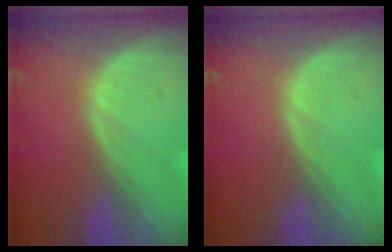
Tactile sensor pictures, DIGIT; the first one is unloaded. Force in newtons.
{"total": 0.0}